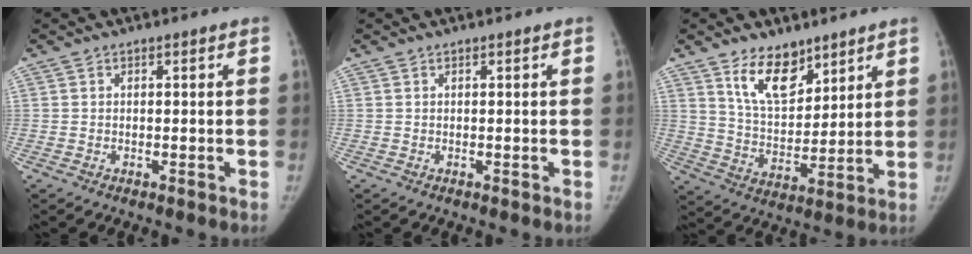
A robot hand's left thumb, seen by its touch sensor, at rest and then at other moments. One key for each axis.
{"total": 0.0}
{"total": 10.9, "fx": 7.2, "fy": 5.7, "fz": 5.9, "tx": -0.071, "ty": -0.057, "tz": 0.136}